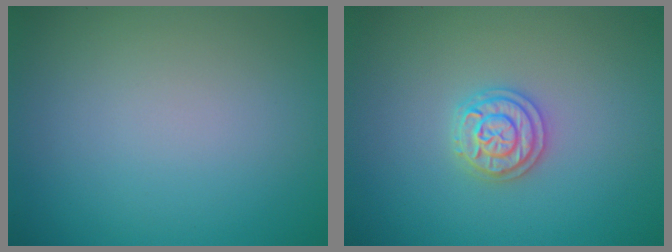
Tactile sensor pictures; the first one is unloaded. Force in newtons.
{"total": 2.3, "press": 2.3, "slide": 0.5}